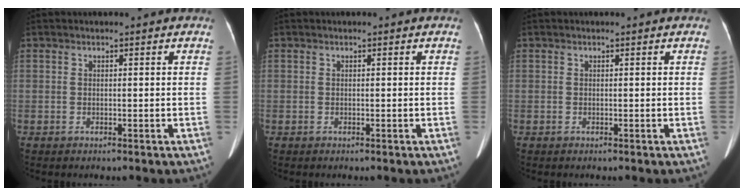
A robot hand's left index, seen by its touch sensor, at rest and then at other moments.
{"total": 0.0}
{"total": 0.0}